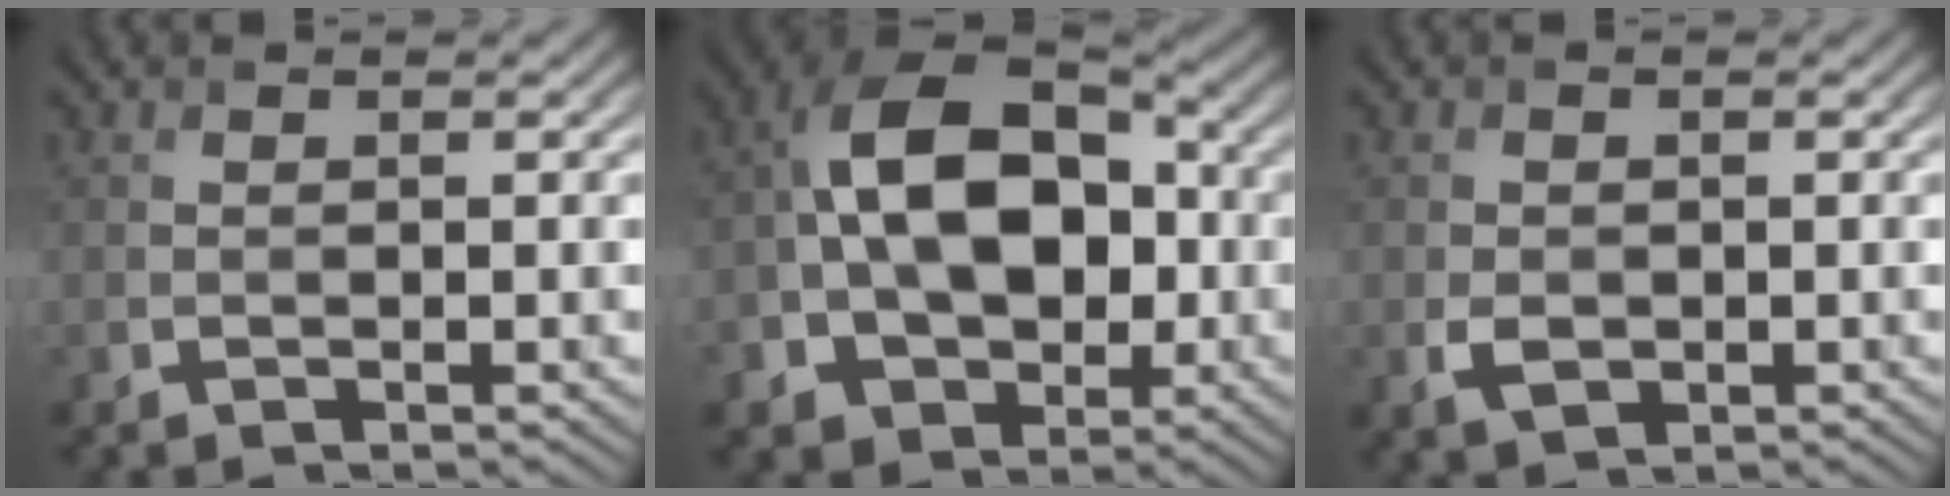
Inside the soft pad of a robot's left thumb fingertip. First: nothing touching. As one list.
[{"total": 16.6, "force": [-1.2, 11.6, 11.8], "torque": [-0.197, 0.012, -0.037]}, {"total": 2.3, "force": [-0.5, 1.7, 1.4], "torque": [-0.031, -0.007, -0.010]}]